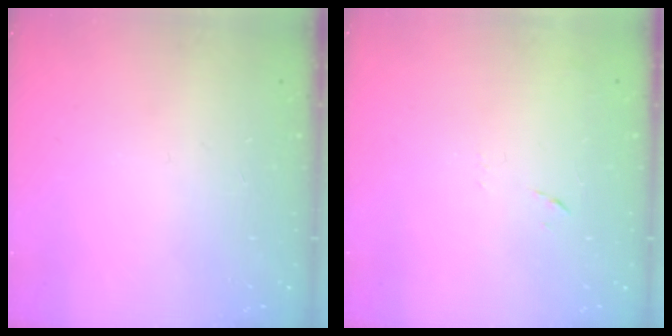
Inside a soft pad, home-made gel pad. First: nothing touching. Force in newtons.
{"total": 7.2, "press": 7.2, "slide": 0.6}